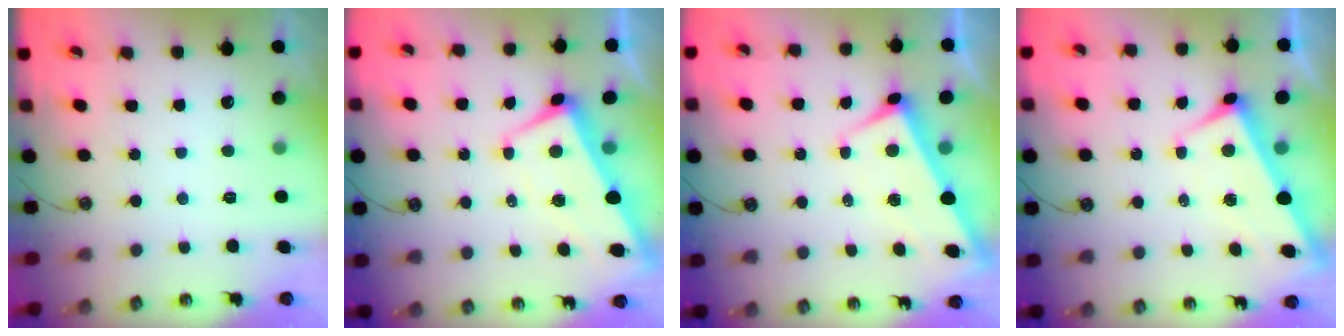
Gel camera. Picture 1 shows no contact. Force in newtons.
{"total": 1.0, "press": 0.3, "slide": 1.0}
{"total": 2.6, "press": 2.5, "slide": 0.7}
{"total": 2.6, "press": 2.5, "slide": 0.7}